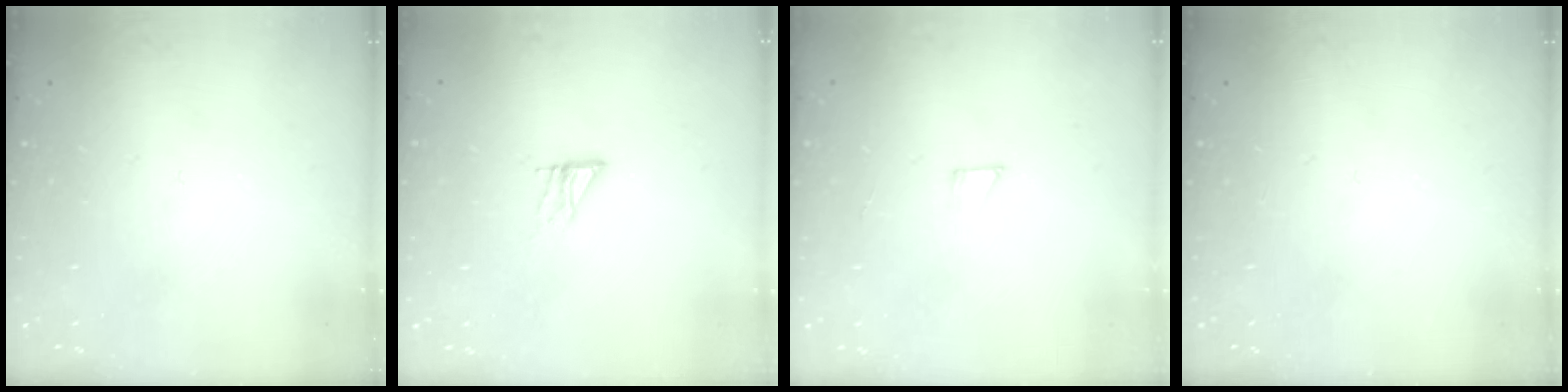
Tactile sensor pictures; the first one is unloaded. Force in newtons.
{"total": 6.3, "press": 6.3, "slide": 0.6}
{"total": 1.9, "press": 1.9, "slide": 0.1}
{"total": 0.0}